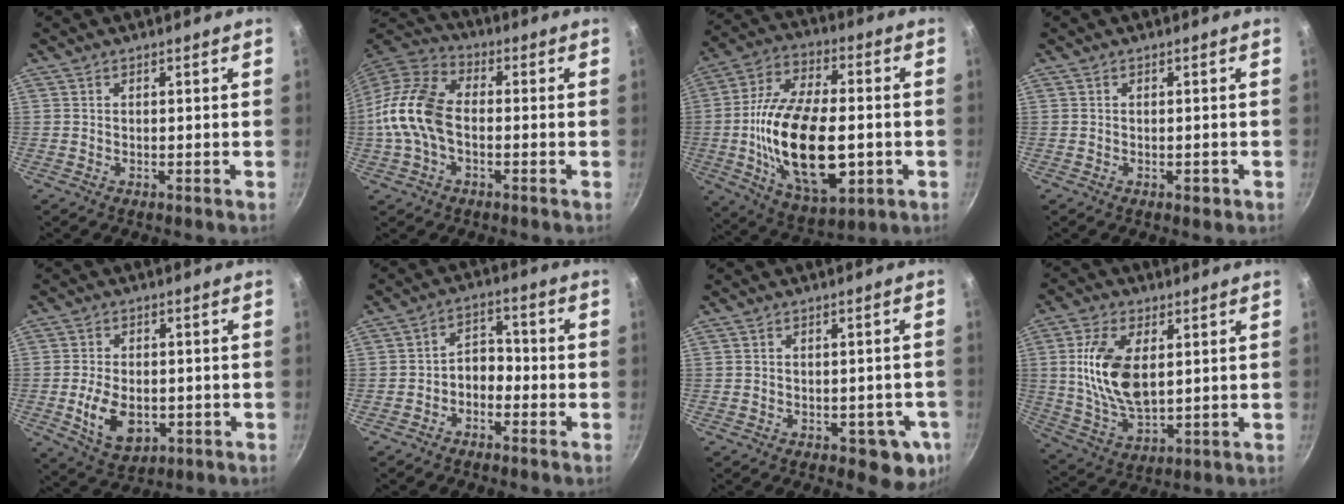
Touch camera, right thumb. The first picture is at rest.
{"total": 14.0, "force": [-1.8, 8.7, 10.8], "torque": [-0.199, 0.036, -0.053]}
{"total": 24.2, "force": [-3.2, 12.4, 20.5], "torque": [-0.365, 0.015, -0.048]}
{"total": 1.3, "force": [-0.6, 0.7, 1.0], "torque": [-0.012, 0.004, -0.007]}
{"total": 9.6, "force": [-1.9, 6.3, 7.0], "torque": [-0.112, 0.000, -0.021]}
{"total": 4.7, "force": [-2.1, 3.2, 2.6], "torque": [-0.017, 0.034, -0.042]}
{"total": 7.5, "force": [-2.3, 4.3, 5.8], "torque": [-0.030, 0.007, -0.025]}
{"total": 13.9, "force": [2.6, 7.4, 11.4], "torque": [-0.212, -0.013, 0.057]}